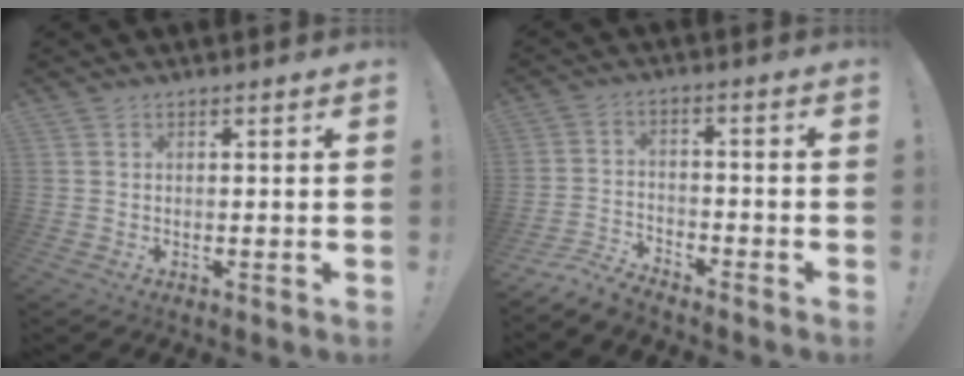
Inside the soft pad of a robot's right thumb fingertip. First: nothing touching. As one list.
[{"total": 7.1, "force": [-6.6, 1.7, 1.9], "torque": [-0.039, 0.021, -0.128]}]